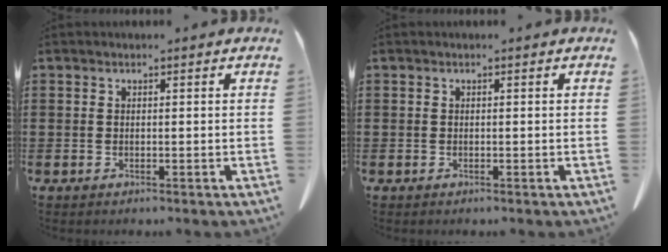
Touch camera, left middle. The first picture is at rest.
{"total": 0.0}